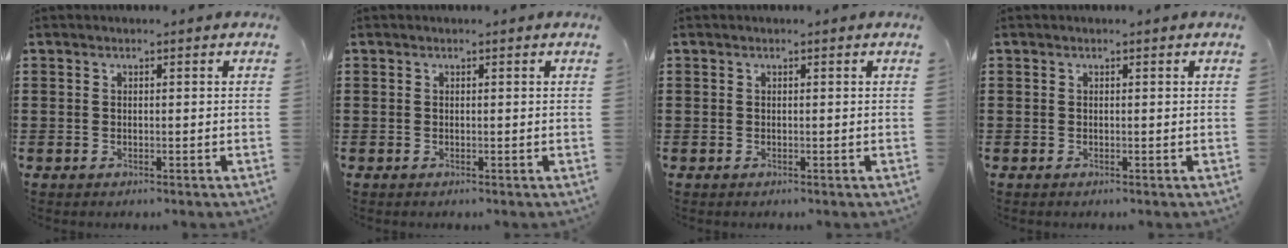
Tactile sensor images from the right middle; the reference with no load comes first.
{"total": 0.0}
{"total": 0.0}
{"total": 0.0}